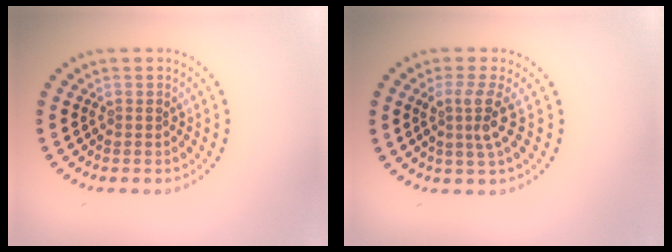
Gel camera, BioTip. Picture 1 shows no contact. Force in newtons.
{"total": 2.7, "press": 2.0, "slide": 1.8}